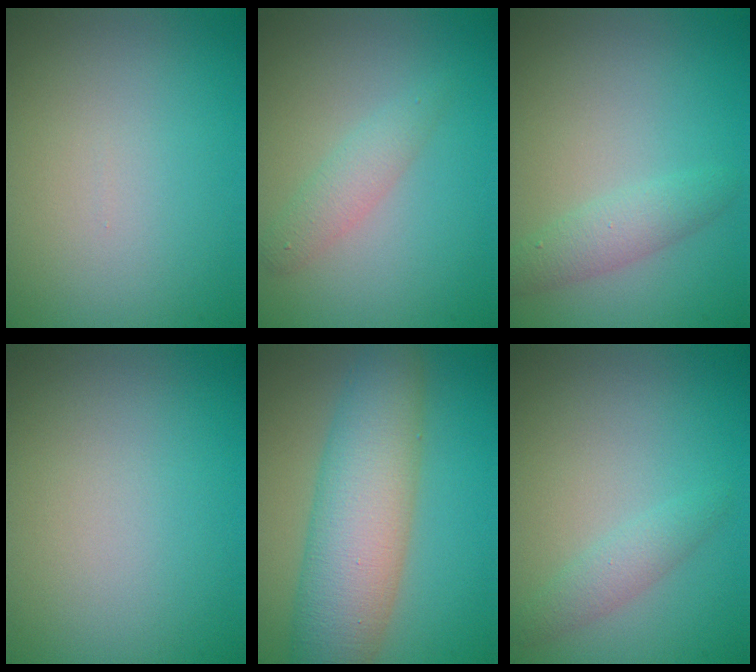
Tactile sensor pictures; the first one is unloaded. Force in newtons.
{"total": 1.9, "press": 1.9, "slide": 0.0}
{"total": 2.3, "press": 2.3, "slide": 0.1}
{"total": 0.0}
{"total": 8.2, "press": 8.2, "slide": 0.1}
{"total": 1.7, "press": 1.7, "slide": 0.0}